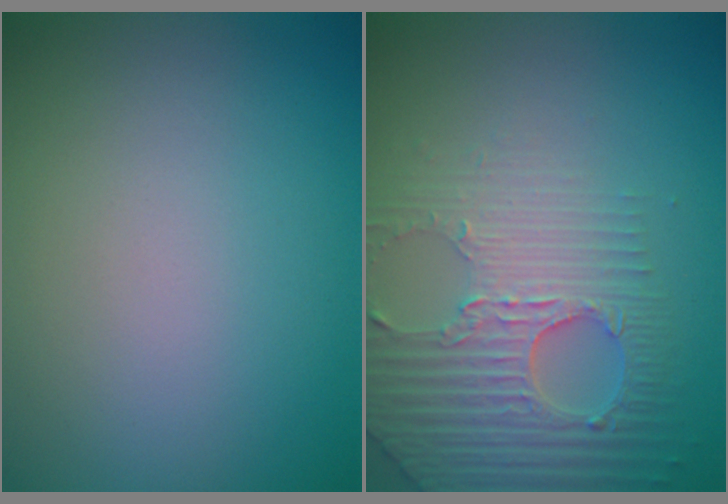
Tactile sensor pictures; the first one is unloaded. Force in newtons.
{"total": 4.2, "press": 4.1, "slide": 1.1}